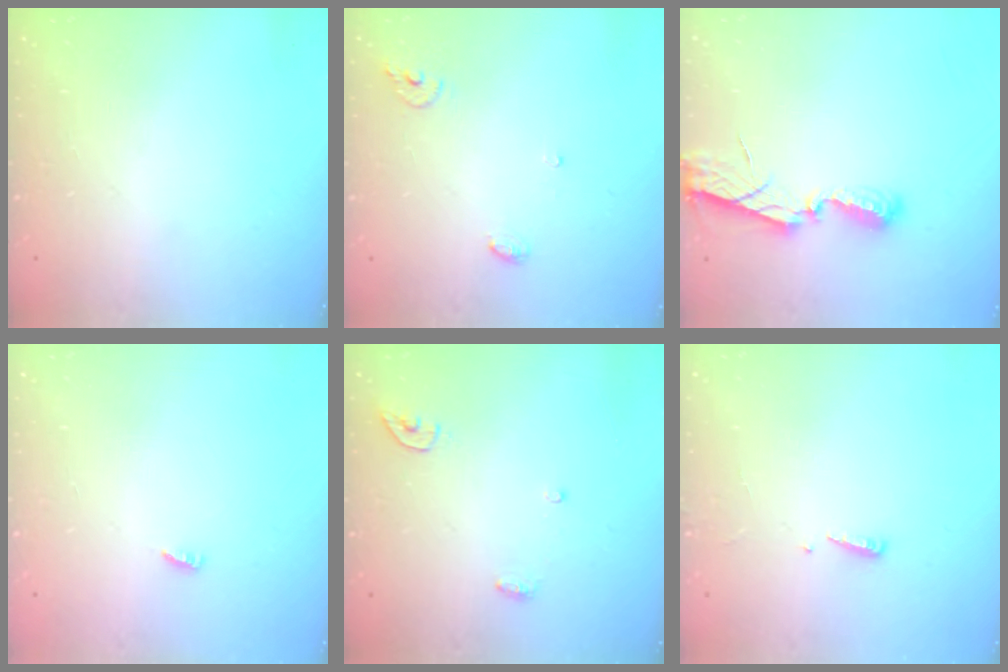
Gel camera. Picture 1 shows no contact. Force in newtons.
{"total": 5.0, "press": 5.0, "slide": 0.4}
{"total": 6.2, "press": 6.2, "slide": 0.2}
{"total": 1.9, "press": 1.9, "slide": 0.3}
{"total": 3.8, "press": 3.7, "slide": 0.3}
{"total": 2.4, "press": 2.4, "slide": 0.2}